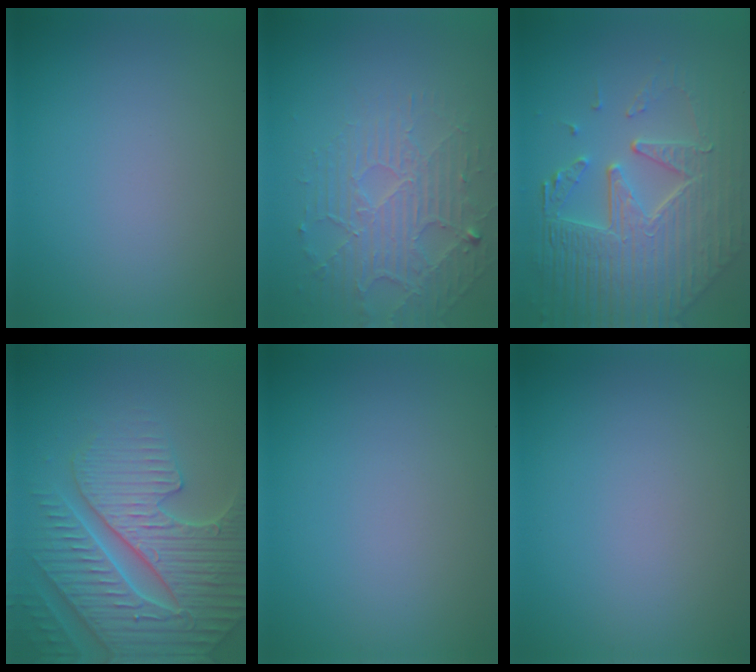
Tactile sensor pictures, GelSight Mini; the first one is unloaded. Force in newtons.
{"total": 4.7, "press": 3.4, "slide": 3.3}
{"total": 8.7, "press": 6.0, "slide": 6.4}
{"total": 7.6, "press": 7.4, "slide": 1.8}
{"total": 0.0}
{"total": 0.0}